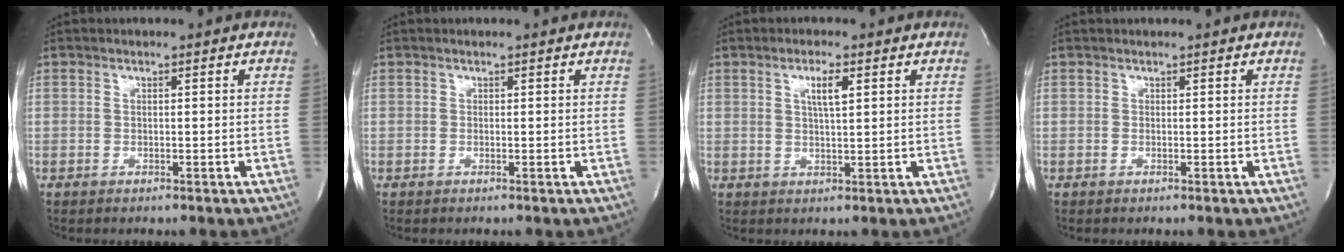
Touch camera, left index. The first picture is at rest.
{"total": 0.0}
{"total": 3.0, "force": [1.0, 0.3, 2.8], "torque": [-0.054, -0.006, 0.016]}
{"total": 0.8, "force": [0.7, -0.1, 0.3], "torque": [-0.004, 0.010, 0.015]}